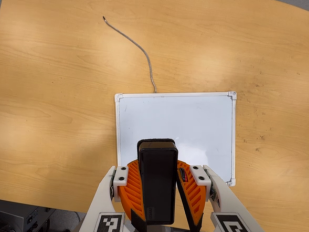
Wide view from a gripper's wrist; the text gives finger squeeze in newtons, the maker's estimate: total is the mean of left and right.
{"total": 10.5, "left": 10.0, "right": 10.9}